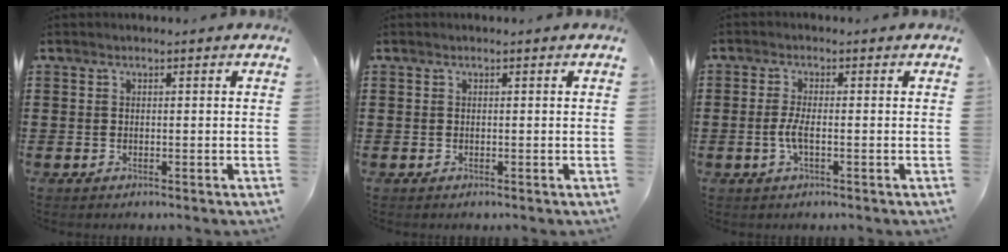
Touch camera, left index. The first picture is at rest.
{"total": 0.0}
{"total": 3.0, "force": [-0.7, 0.6, 2.8], "torque": [-0.066, -0.005, -0.018]}